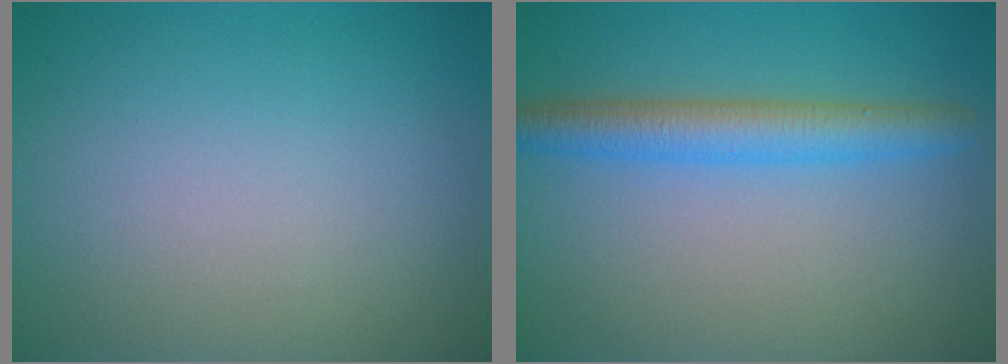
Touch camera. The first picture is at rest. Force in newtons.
{"total": 4.0, "press": 4.0, "slide": 0.2}